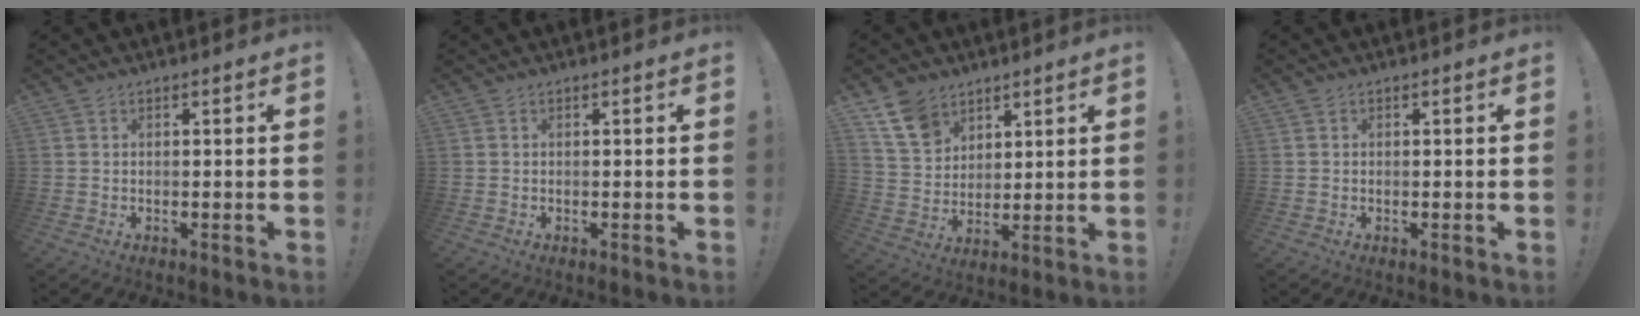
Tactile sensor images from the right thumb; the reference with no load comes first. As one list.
[{"total": 0.0}, {"total": 11.1, "force": [7.2, 7.3, 4.1], "torque": [-0.077, -0.037, 0.143]}, {"total": 0.0}]